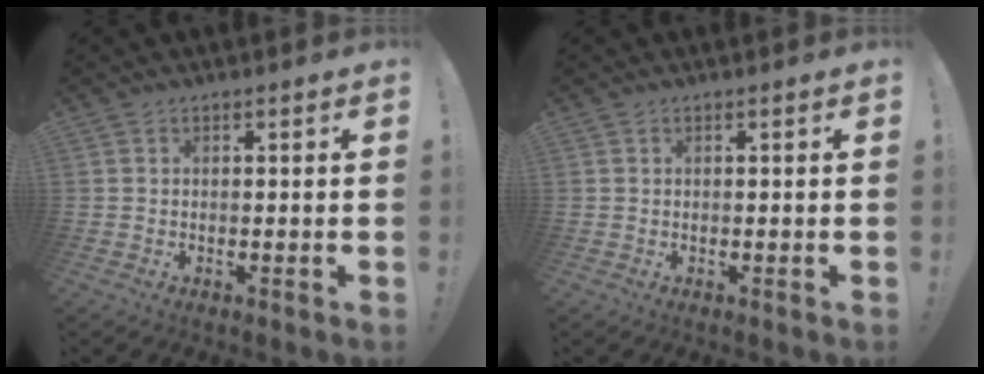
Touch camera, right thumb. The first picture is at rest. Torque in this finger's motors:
{"motor_torque": [-0.06, 0.21, -0.13, 0.11, 0.00]}